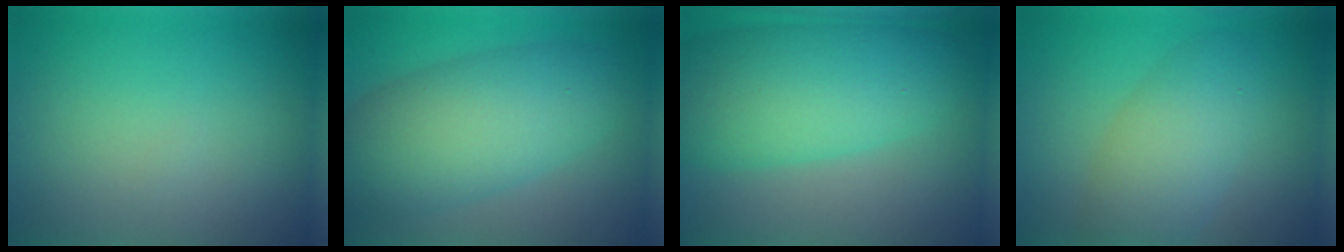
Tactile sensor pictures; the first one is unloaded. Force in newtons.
{"total": 8.1, "press": 8.1, "slide": 0.3}
{"total": 8.3, "press": 8.3, "slide": 0.1}
{"total": 4.8, "press": 4.7, "slide": 0.2}